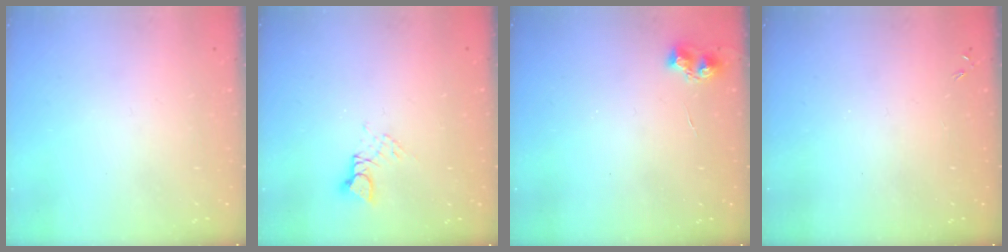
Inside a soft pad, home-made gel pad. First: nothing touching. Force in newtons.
{"total": 3.2, "press": 3.2, "slide": 0.4}
{"total": 6.2, "press": 6.1, "slide": 0.8}
{"total": 0.0}